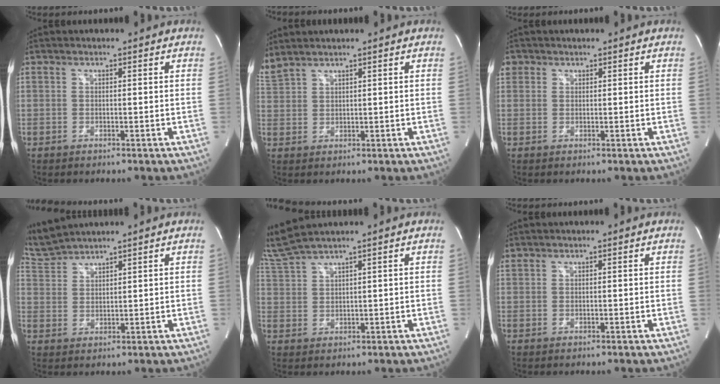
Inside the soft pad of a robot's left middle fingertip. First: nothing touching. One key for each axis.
{"total": 3.4, "fx": 3.2, "fy": -0.1, "fz": 1.2, "tx": -0.046, "ty": 0.020, "tz": 0.078}
{"total": 2.0, "fx": 1.0, "fy": 1.8, "fz": 0.3, "tx": 0.000, "ty": 0.012, "tz": 0.017}
{"total": 5.7, "fx": 5.6, "fy": -0.8, "fz": 0.7, "tx": -0.034, "ty": 0.013, "tz": 0.125}
{"total": 5.7, "fx": 5.2, "fy": -1.4, "fz": 2.0, "tx": -0.064, "ty": 0.010, "tz": 0.117}
{"total": 0.9, "fx": 0.9, "fy": 0.0, "fz": 0.2, "tx": -0.018, "ty": 0.015, "tz": 0.026}